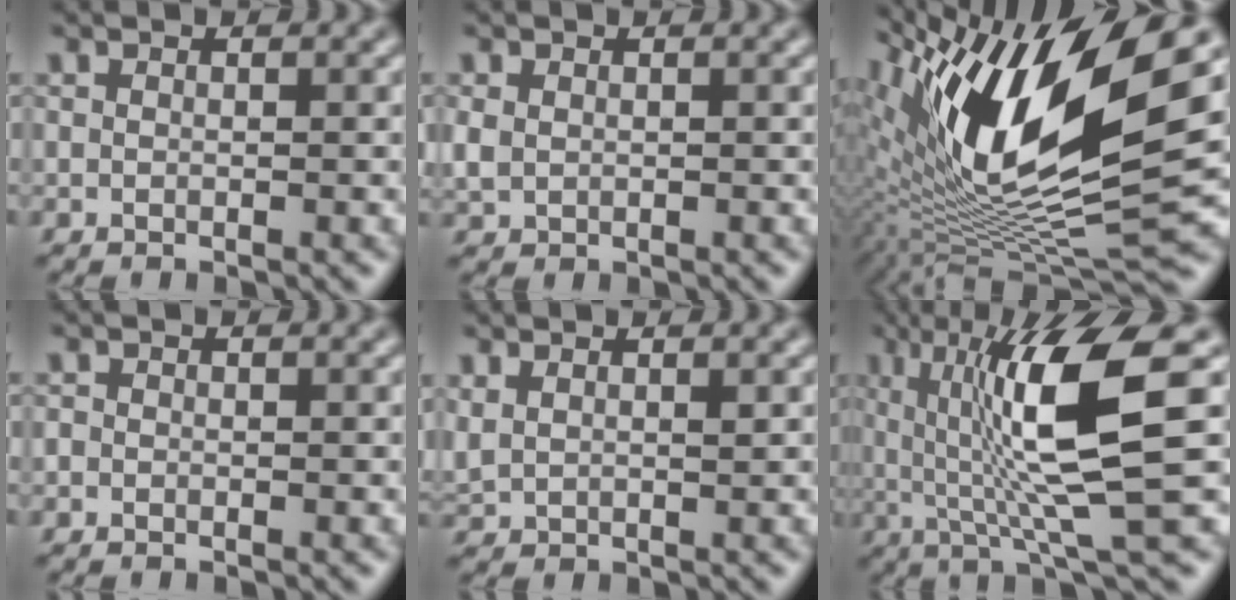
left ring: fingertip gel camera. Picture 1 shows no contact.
{"total": 1.5, "force": [0.0, 1.2, 0.8], "torque": [-0.018, 0.001, 0.008]}
{"total": 13.5, "force": [3.5, 4.1, 12.4], "torque": [-0.223, -0.003, 0.065]}
{"total": 0.7, "force": [-0.4, 0.5, 0.1], "torque": [0.001, 0.002, -0.005]}
{"total": 1.7, "force": [0.7, 0.9, 1.2], "torque": [-0.030, 0.001, 0.026]}
{"total": 9.8, "force": [1.3, 1.7, 9.5], "torque": [-0.154, -0.005, 0.033]}